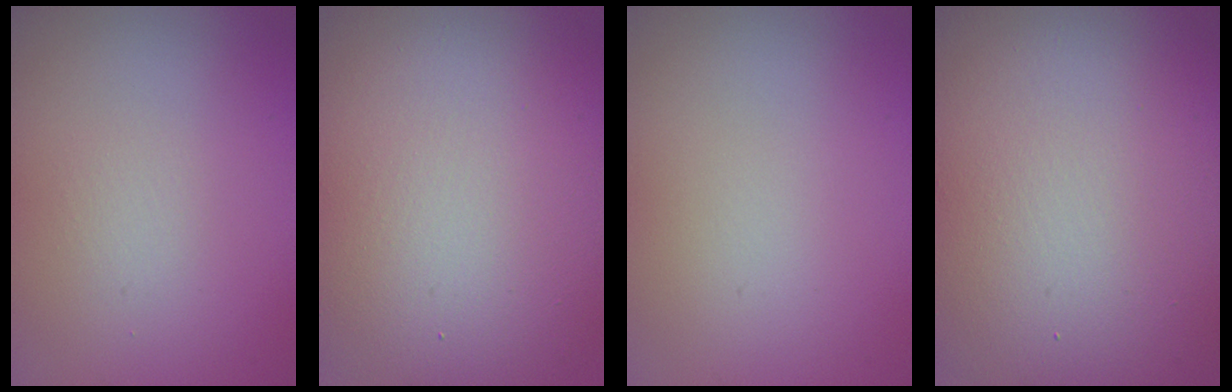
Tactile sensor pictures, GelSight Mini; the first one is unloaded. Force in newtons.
{"total": 16.4, "press": 16.4, "slide": 0.7}
{"total": 0.0}
{"total": 18.9, "press": 18.8, "slide": 0.6}